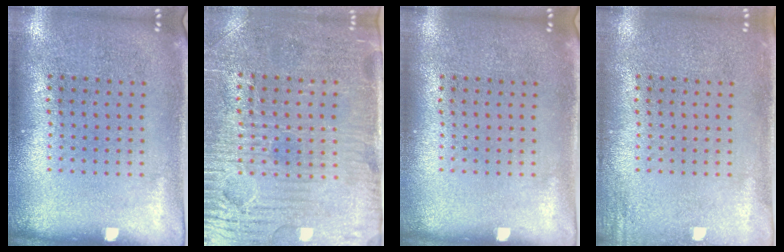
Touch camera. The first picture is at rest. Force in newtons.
{"total": 3.8, "press": 3.6, "slide": 1.4}
{"total": 0.0}
{"total": 1.2, "press": 1.2, "slide": 0.1}